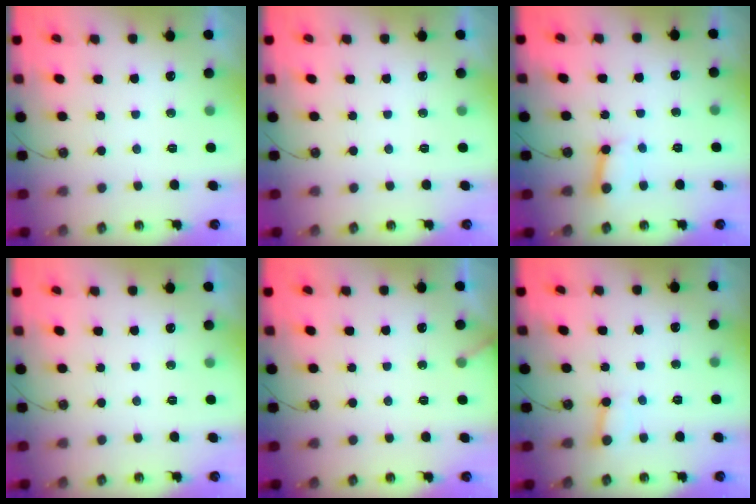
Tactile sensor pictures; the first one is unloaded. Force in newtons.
{"total": 0.0}
{"total": 5.7, "press": 5.7, "slide": 0.7}
{"total": 0.0}
{"total": 1.7, "press": 1.7, "slide": 0.1}
{"total": 2.5, "press": 2.5, "slide": 0.1}